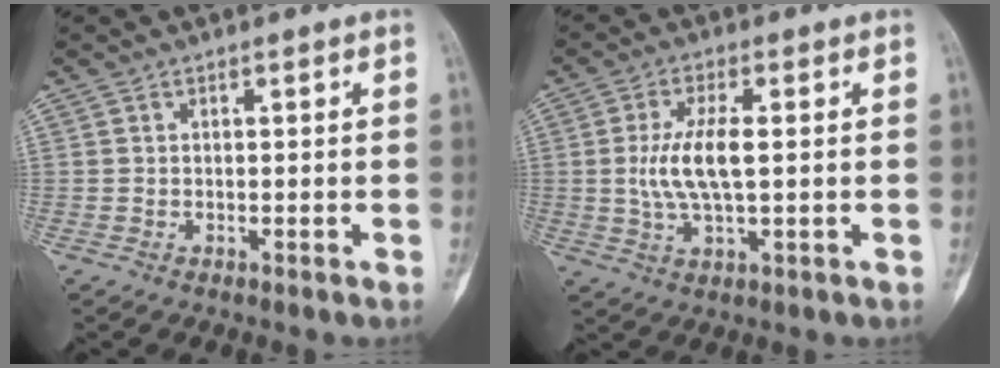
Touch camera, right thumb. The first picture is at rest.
{"total": 8.3, "force": [0.4, 2.9, 7.8], "torque": [-0.166, -0.001, 0.008]}